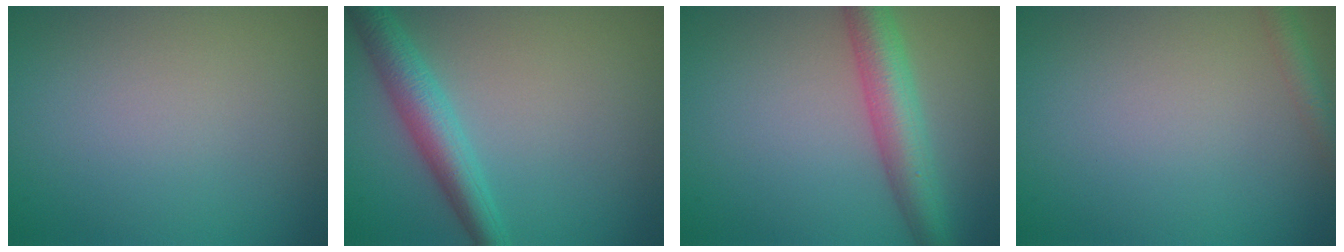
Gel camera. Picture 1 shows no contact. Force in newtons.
{"total": 4.3, "press": 4.3, "slide": 0.0}
{"total": 5.1, "press": 5.1, "slide": 0.1}
{"total": 1.7, "press": 1.7, "slide": 0.1}